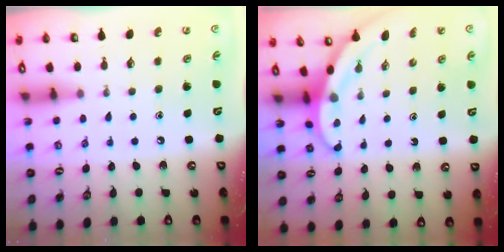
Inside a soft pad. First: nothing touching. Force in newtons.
{"total": 3.0, "press": 3.0, "slide": 0.1}